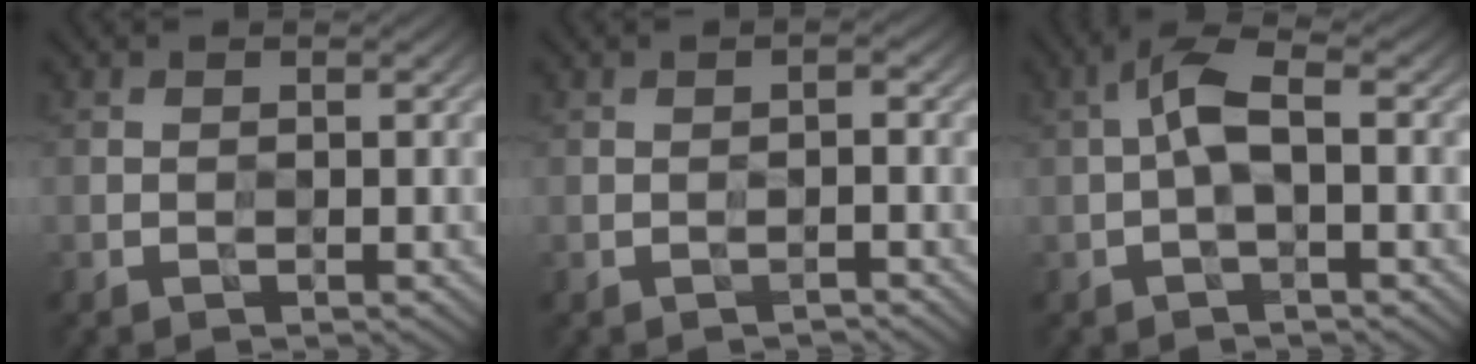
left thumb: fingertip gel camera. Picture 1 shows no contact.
{"total": 0.9, "force": [-0.7, 0.1, 0.7], "torque": [-0.011, 0.005, -0.016]}
{"total": 4.3, "force": [0.0, 1.3, 4.1], "torque": [-0.092, 0.017, -0.011]}